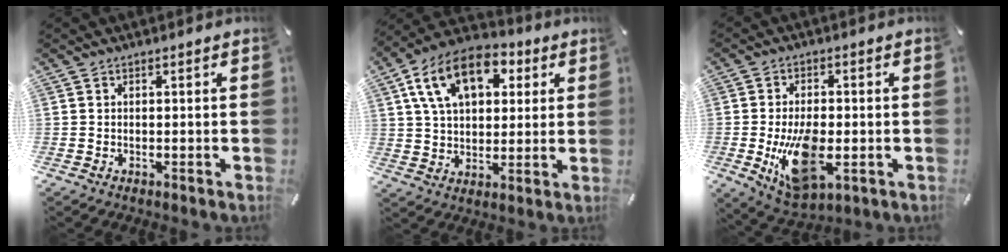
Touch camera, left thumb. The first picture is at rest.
{"total": 15.4, "force": [6.8, 9.9, 9.5], "torque": [-0.168, -0.009, 0.123]}
{"total": 13.6, "force": [-2.4, 7.5, 11.2], "torque": [-0.204, -0.013, -0.037]}